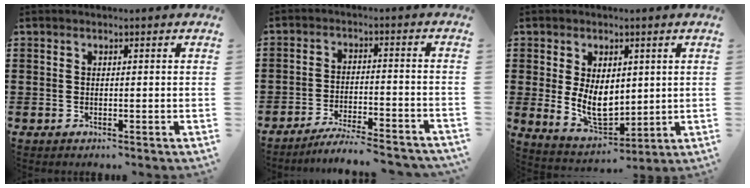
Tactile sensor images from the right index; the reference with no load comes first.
{"total": 4.9, "force": [-4.7, -0.2, 1.5], "torque": [-0.028, -0.007, -0.092]}
{"total": 7.9, "force": [0.5, 5.3, 5.8], "torque": [-0.109, 0.004, 0.011]}